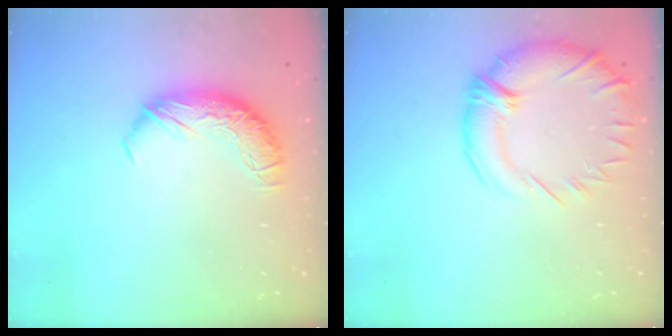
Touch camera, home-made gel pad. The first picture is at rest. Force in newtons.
{"total": 5.2, "press": 3.3, "slide": 4.0}